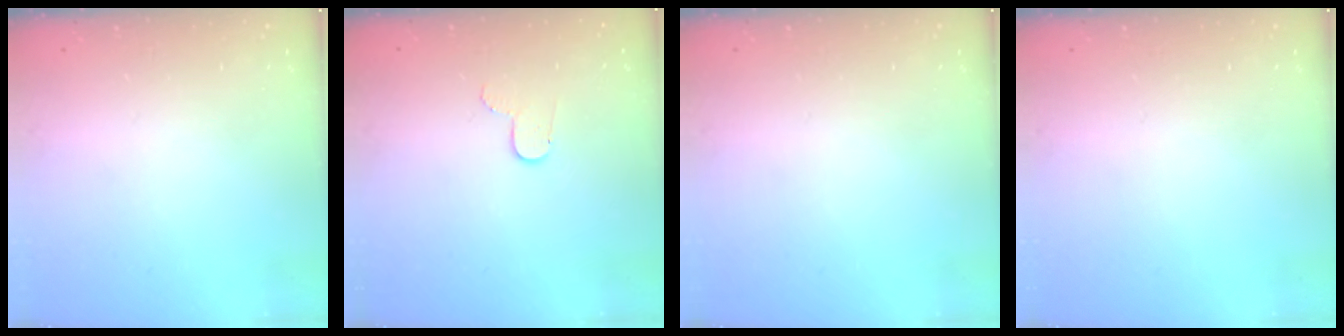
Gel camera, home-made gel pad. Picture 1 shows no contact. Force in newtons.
{"total": 4.3, "press": 4.3, "slide": 0.4}
{"total": 0.0}
{"total": 0.0}